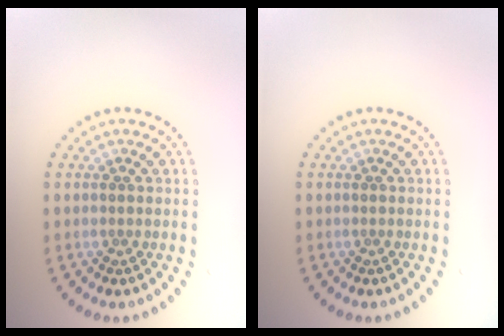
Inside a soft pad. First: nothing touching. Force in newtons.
{"total": 0.0}